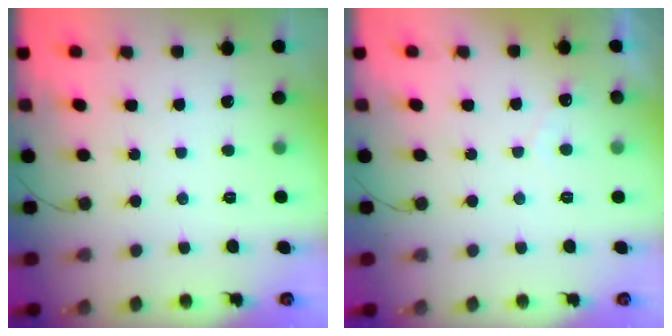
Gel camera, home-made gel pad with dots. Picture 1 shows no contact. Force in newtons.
{"total": 3.0, "press": 3.0, "slide": 0.1}